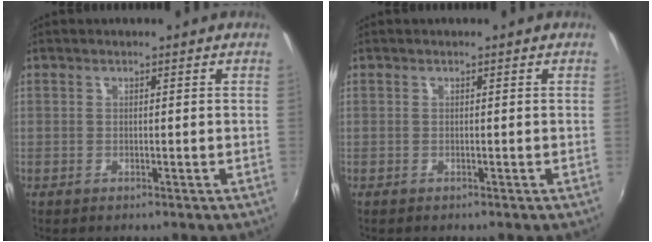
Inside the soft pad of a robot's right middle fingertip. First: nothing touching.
{"total": 0.0}